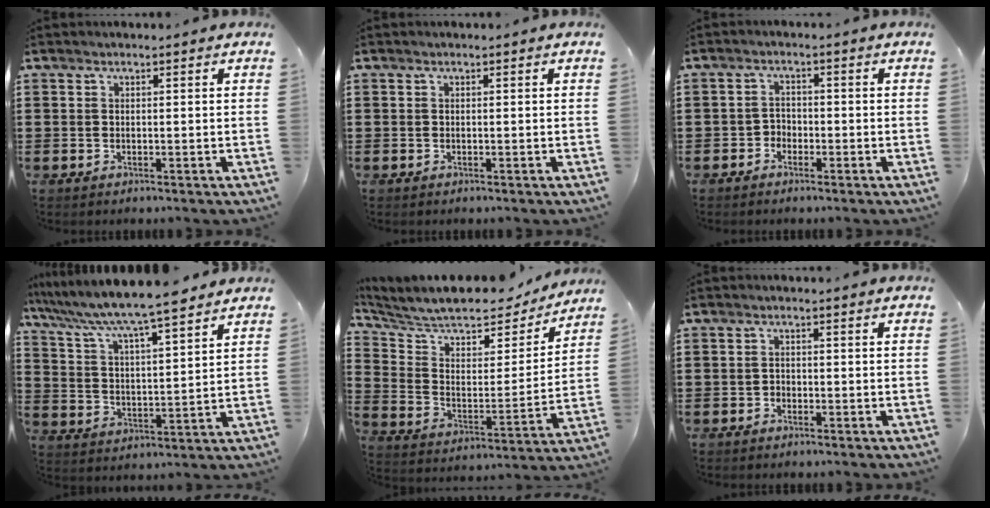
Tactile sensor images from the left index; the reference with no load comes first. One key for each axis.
{"total": 0.0}
{"total": 1.9, "fx": -1.5, "fy": 1.2, "fz": 0.1, "tx": -0.009, "ty": 0.005, "tz": -0.036}
{"total": 6.5, "fx": 5.9, "fy": -0.2, "fz": 2.7, "tx": -0.079, "ty": -0.039, "tz": 0.094}
{"total": 8.4, "fx": 7.4, "fy": 2.7, "fz": 3.0, "tx": -0.089, "ty": -0.052, "tz": 0.122}
{"total": 1.0, "fx": -0.8, "fy": 0.6, "fz": 0.0, "tx": -0.005, "ty": 0.001, "tz": -0.018}